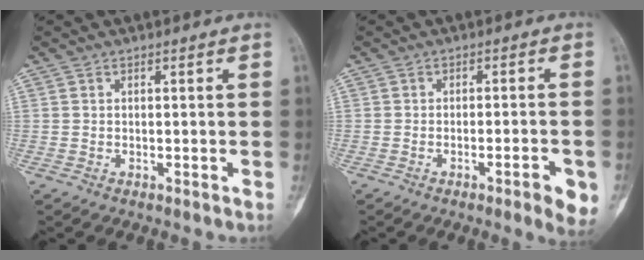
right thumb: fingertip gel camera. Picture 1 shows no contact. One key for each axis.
{"total": 5.9, "fx": -2.6, "fy": 1.3, "fz": 5.1, "tx": -0.065, "ty": 0.005, "tz": -0.031}